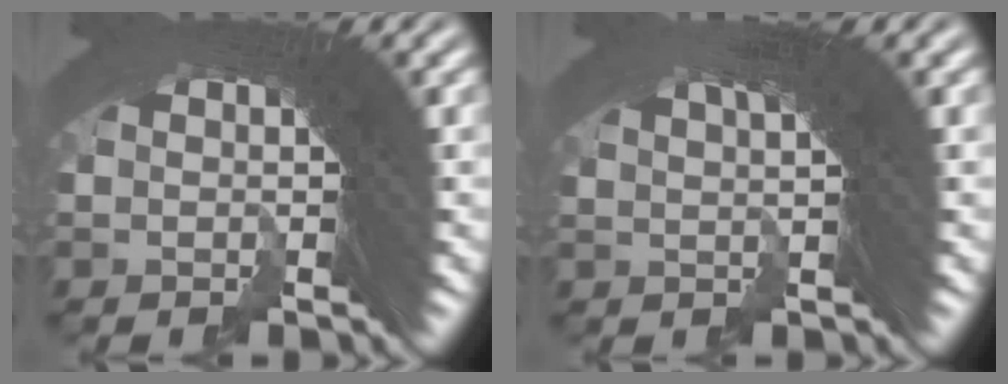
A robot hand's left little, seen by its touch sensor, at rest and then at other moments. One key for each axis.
{"total": 5.5, "fx": 3.8, "fy": -0.7, "fz": 3.8, "tx": -0.046, "ty": 0.046, "tz": 0.053}